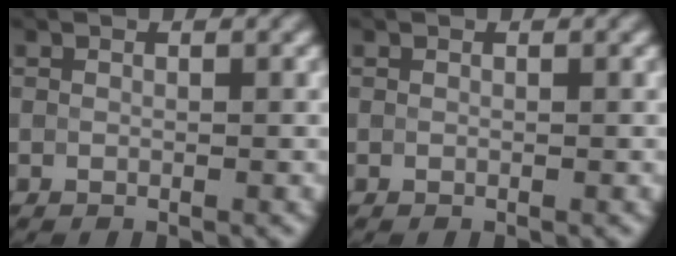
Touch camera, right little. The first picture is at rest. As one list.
[{"total": 0.0}]